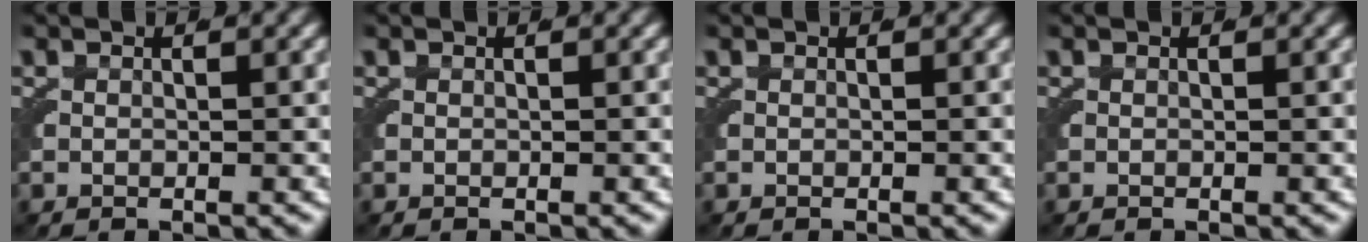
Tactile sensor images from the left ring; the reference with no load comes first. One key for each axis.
{"total": 0.0}
{"total": 0.0}
{"total": 0.0}